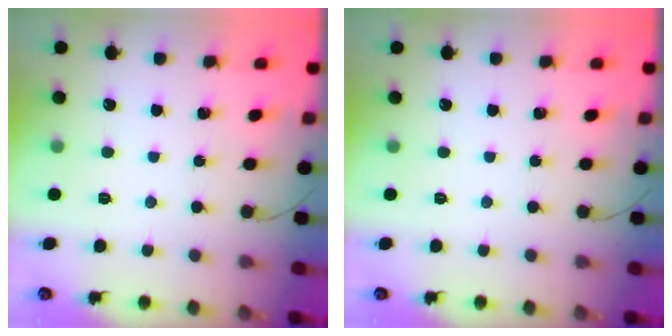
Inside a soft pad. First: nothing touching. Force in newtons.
{"total": 0.0}